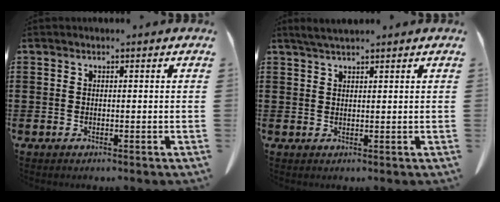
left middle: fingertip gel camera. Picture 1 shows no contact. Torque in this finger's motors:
{"motor_torque": [0.06, 0.06, 0.02, 0.01]}